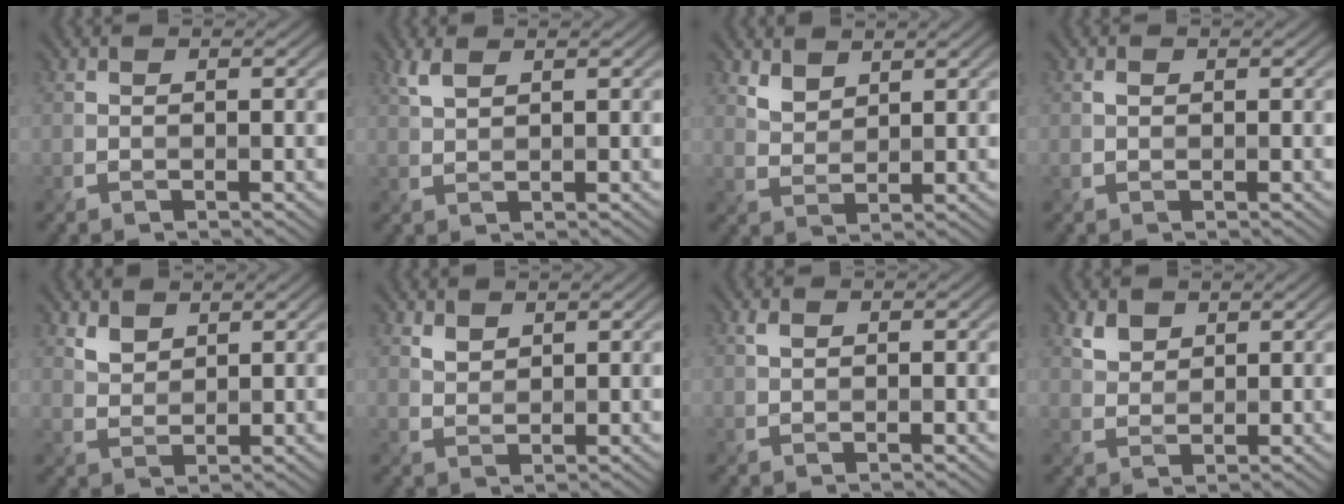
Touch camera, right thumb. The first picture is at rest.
{"total": 2.1, "force": [1.4, 0.6, 1.5], "torque": [-0.041, 0.004, 0.033]}
{"total": 2.9, "force": [2.2, 1.4, 1.2], "torque": [-0.030, -0.006, 0.053]}
{"total": 0.5, "force": [0.1, 0.4, 0.3], "torque": [-0.007, -0.002, 0.002]}
{"total": 2.5, "force": [1.9, 1.2, 1.1], "torque": [-0.027, -0.004, 0.046]}
{"total": 1.8, "force": [1.4, 0.9, 0.7], "torque": [-0.018, -0.003, 0.034]}
{"total": 0.8, "force": [0.3, 0.4, 0.6], "torque": [-0.016, 0.001, 0.007]}
{"total": 2.5, "force": [1.7, 1.5, 1.0], "torque": [-0.027, -0.004, 0.040]}